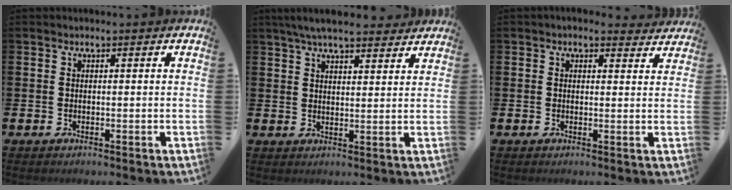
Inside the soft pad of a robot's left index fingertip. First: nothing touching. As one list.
[{"total": 5.6, "force": [5.2, 1.0, 2.0], "torque": [-0.050, -0.012, 0.094]}, {"total": 1.9, "force": [1.7, 0.8, 0.3], "torque": [-0.001, -0.005, 0.028]}]